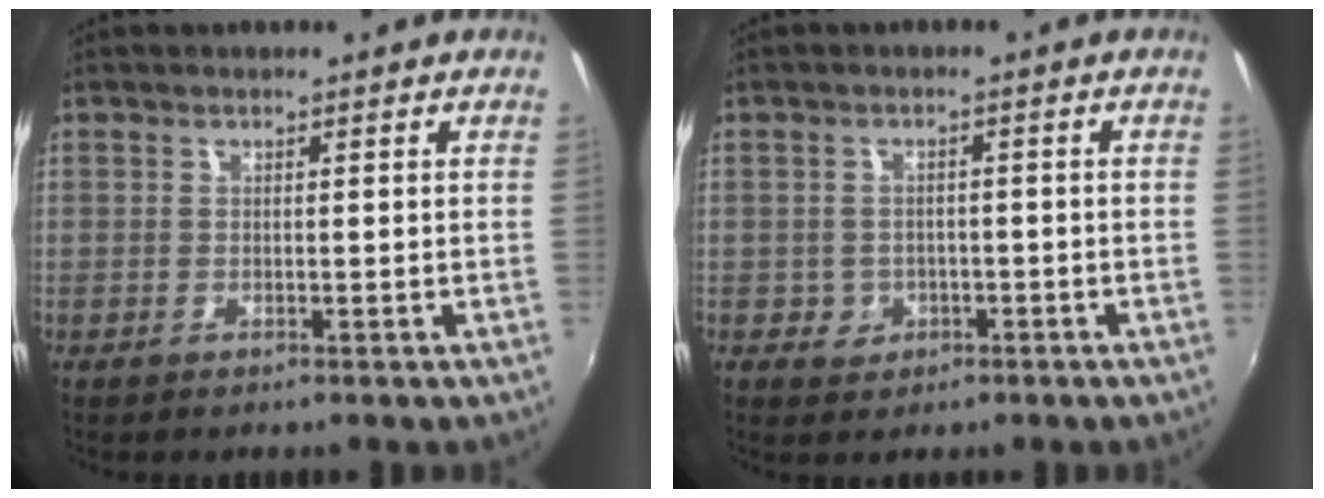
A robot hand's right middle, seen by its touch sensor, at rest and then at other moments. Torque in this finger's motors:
{"motor_torque": [-0.20, -0.06, -0.01, -0.01]}